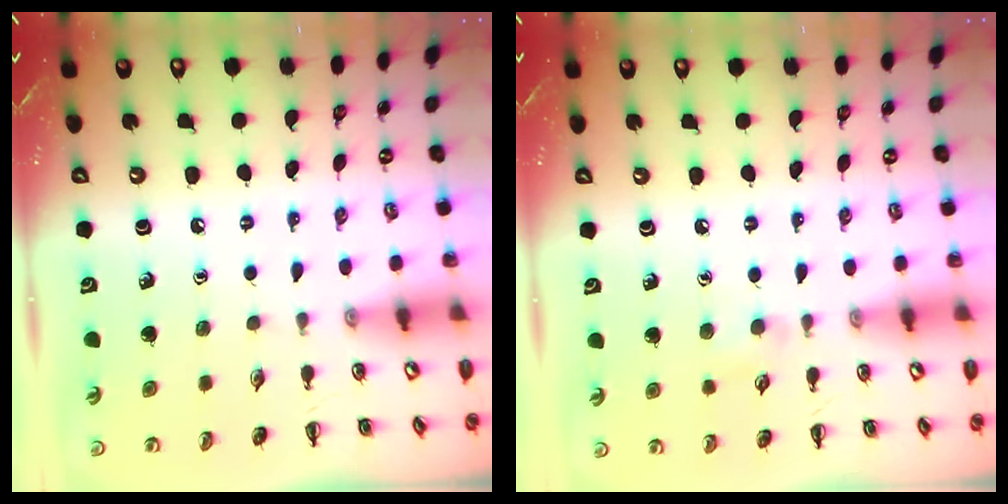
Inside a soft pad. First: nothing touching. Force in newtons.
{"total": 4.9, "press": 4.6, "slide": 1.5}